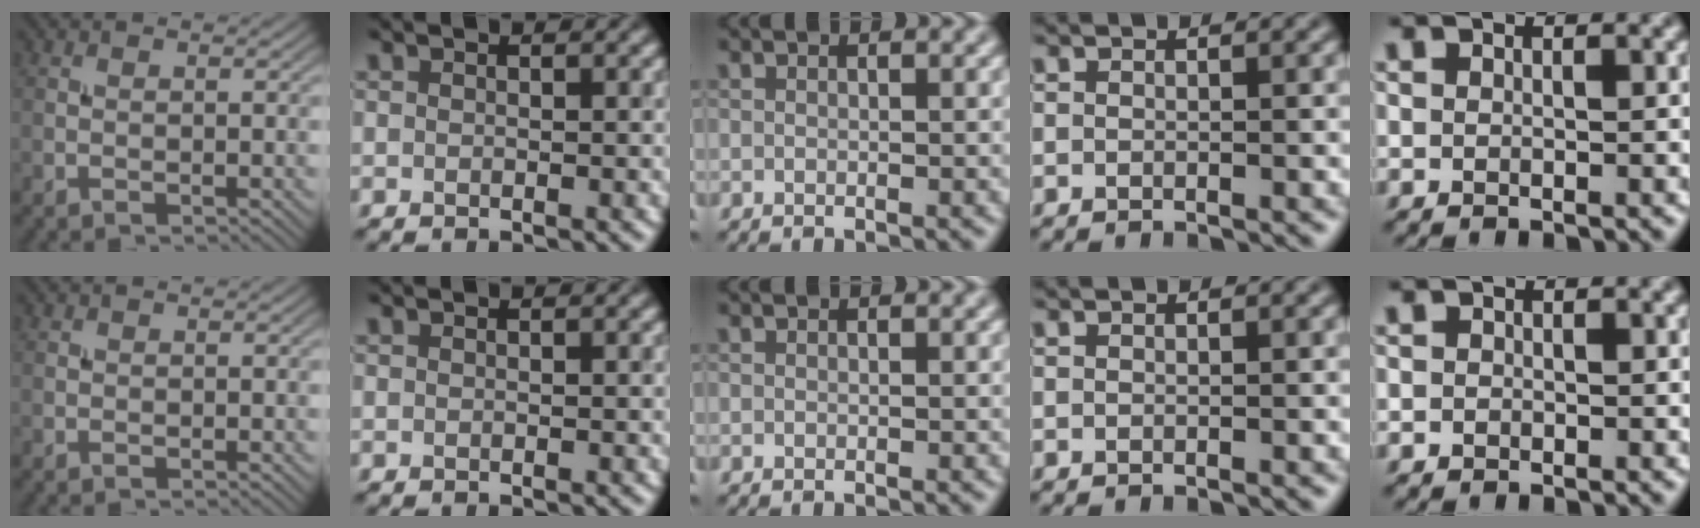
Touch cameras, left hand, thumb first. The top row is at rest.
{"little": {"total": 0.7, "force": [-0.2, 0.6, 0.1], "torque": [0.002, -0.003, -0.008]}}